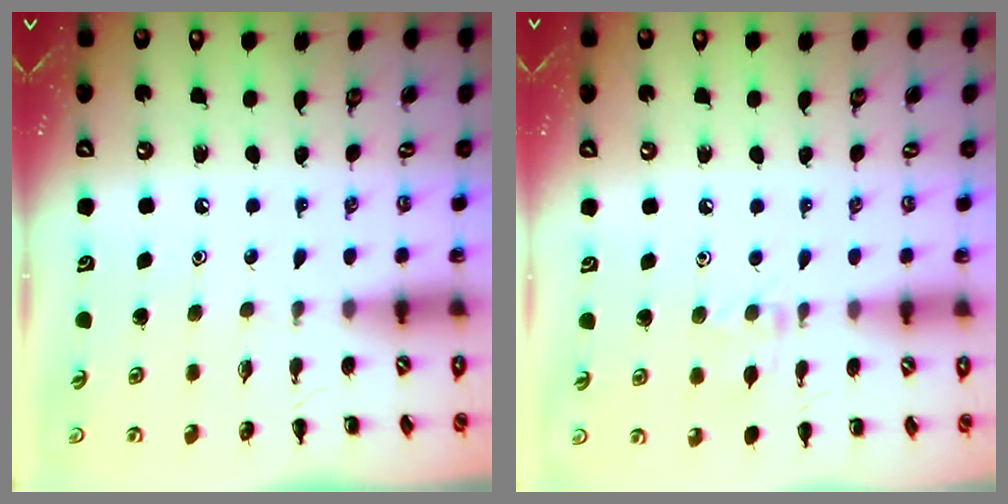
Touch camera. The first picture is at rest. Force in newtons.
{"total": 7.0, "press": 6.7, "slide": 1.9}